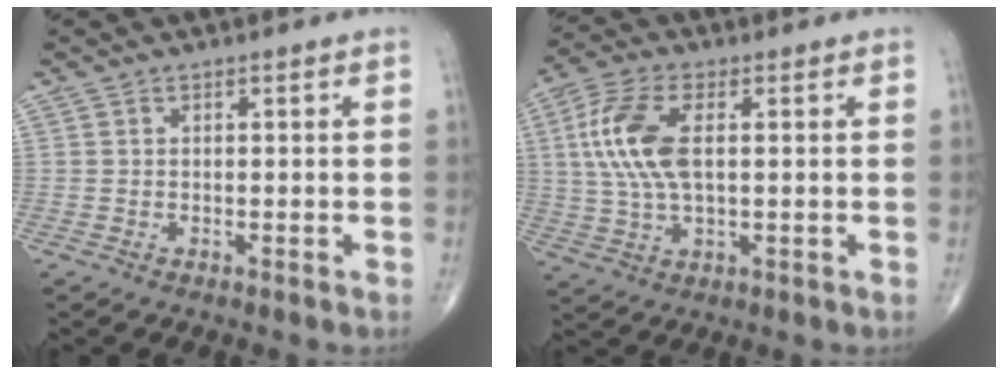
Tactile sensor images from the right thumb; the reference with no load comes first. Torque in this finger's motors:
{"motor_torque": [-0.18, 0.42, 0.89, 0.13, 0.15]}